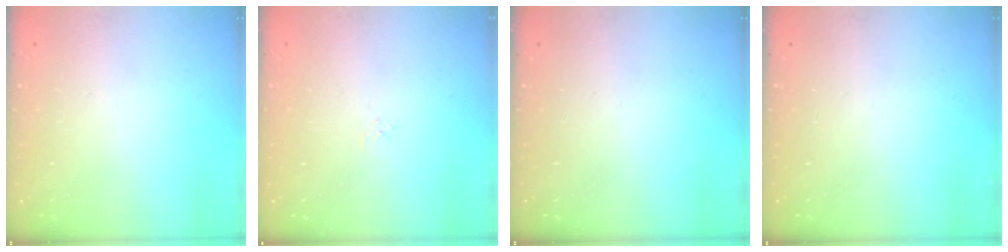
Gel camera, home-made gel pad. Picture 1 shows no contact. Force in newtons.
{"total": 2.9, "press": 2.9, "slide": 0.3}
{"total": 0.0}
{"total": 0.0}